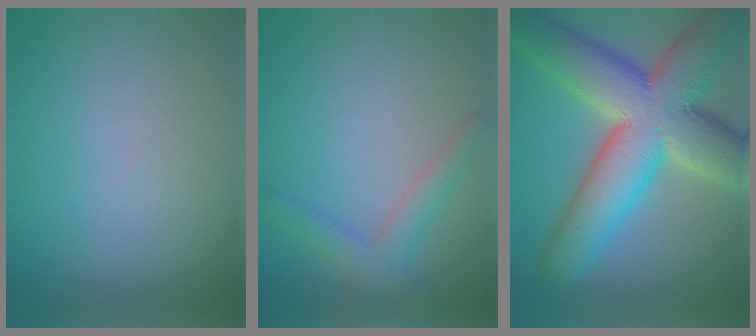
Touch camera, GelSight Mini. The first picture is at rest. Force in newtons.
{"total": 2.9, "press": 2.9, "slide": 0.1}
{"total": 14.2, "press": 14.2, "slide": 1.1}